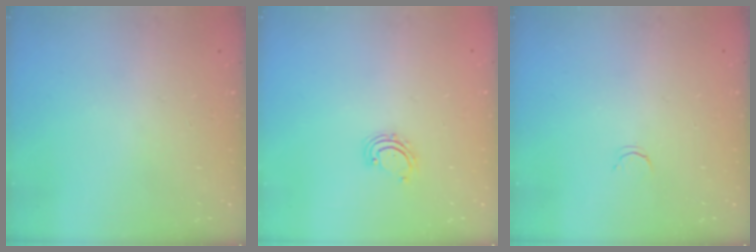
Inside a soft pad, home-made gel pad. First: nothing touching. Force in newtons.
{"total": 2.9, "press": 2.9, "slide": 0.4}
{"total": 2.1, "press": 2.1, "slide": 0.4}